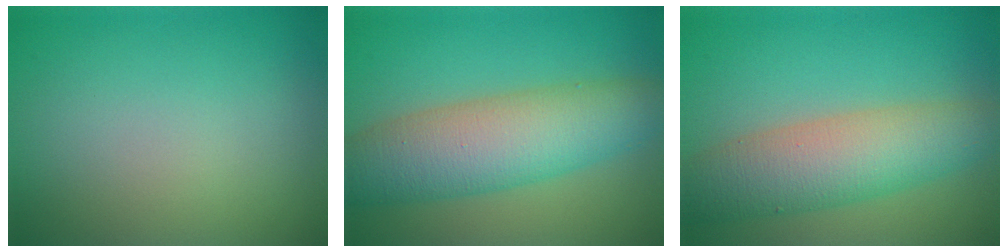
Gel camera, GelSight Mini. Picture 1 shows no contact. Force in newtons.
{"total": 8.2, "press": 8.2, "slide": 0.1}
{"total": 7.0, "press": 7.0, "slide": 0.2}